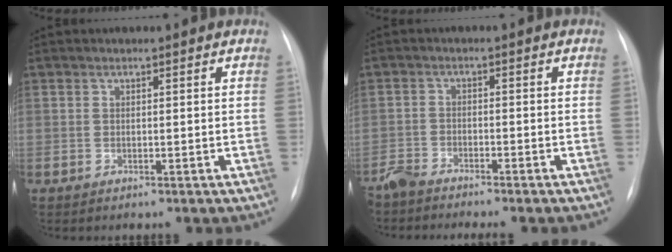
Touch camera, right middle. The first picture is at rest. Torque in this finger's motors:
{"motor_torque": [0.30, -0.27, 0.18, 0.14]}